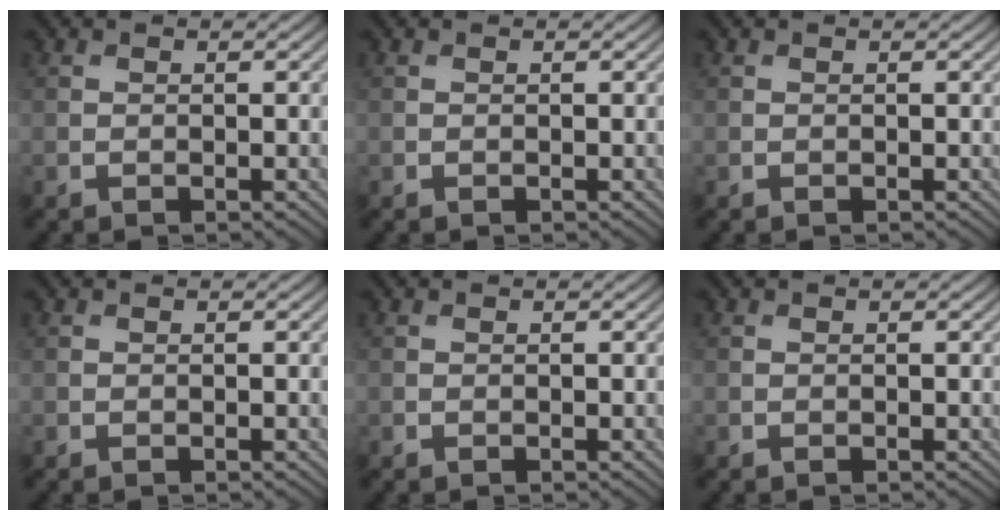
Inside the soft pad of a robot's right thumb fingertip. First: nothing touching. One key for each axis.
{"total": 0.0}
{"total": 0.0}
{"total": 0.0}
{"total": 0.0}
{"total": 0.0}